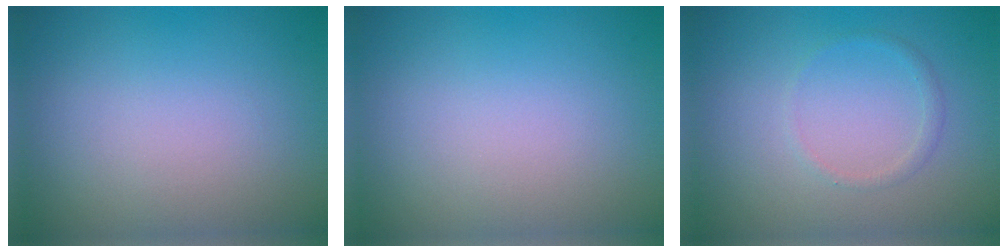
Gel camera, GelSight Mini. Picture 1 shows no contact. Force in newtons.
{"total": 0.0}
{"total": 0.9, "press": 0.9, "slide": 0.1}